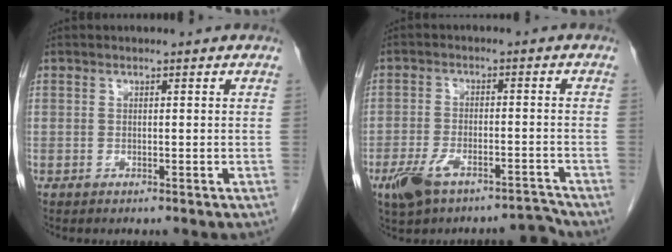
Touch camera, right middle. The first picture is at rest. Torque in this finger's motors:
{"motor_torque": [-0.22, -0.38, 0.04, 0.01]}